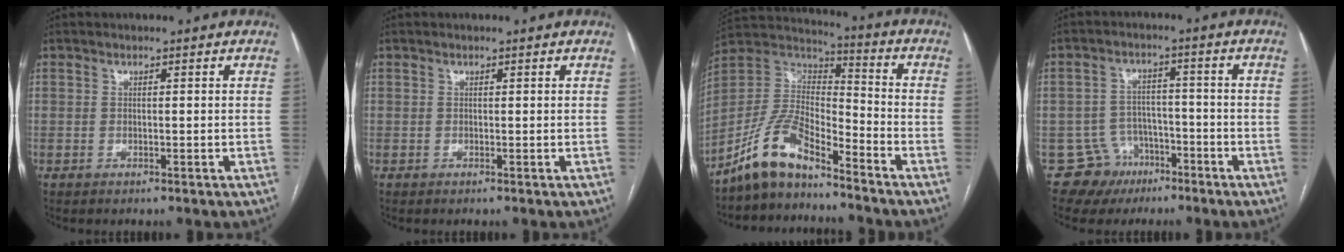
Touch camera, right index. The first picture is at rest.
{"total": 0.0}
{"total": 10.9, "force": [-8.9, 3.2, 5.4], "torque": [-0.120, 0.029, -0.172]}
{"total": 6.5, "force": [-3.8, 5.2, -0.3], "torque": [0.015, 0.017, -0.056]}